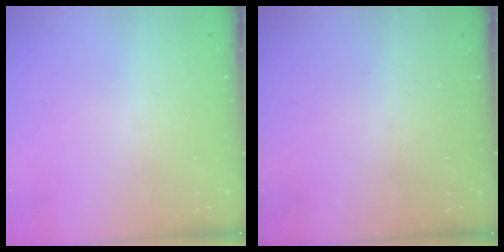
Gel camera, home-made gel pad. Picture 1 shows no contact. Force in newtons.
{"total": 0.0}